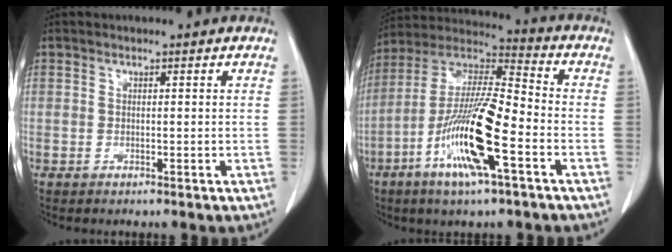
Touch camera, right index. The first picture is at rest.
{"total": 16.7, "force": [-6.4, 2.1, 15.4], "torque": [-0.304, -0.010, -0.121]}